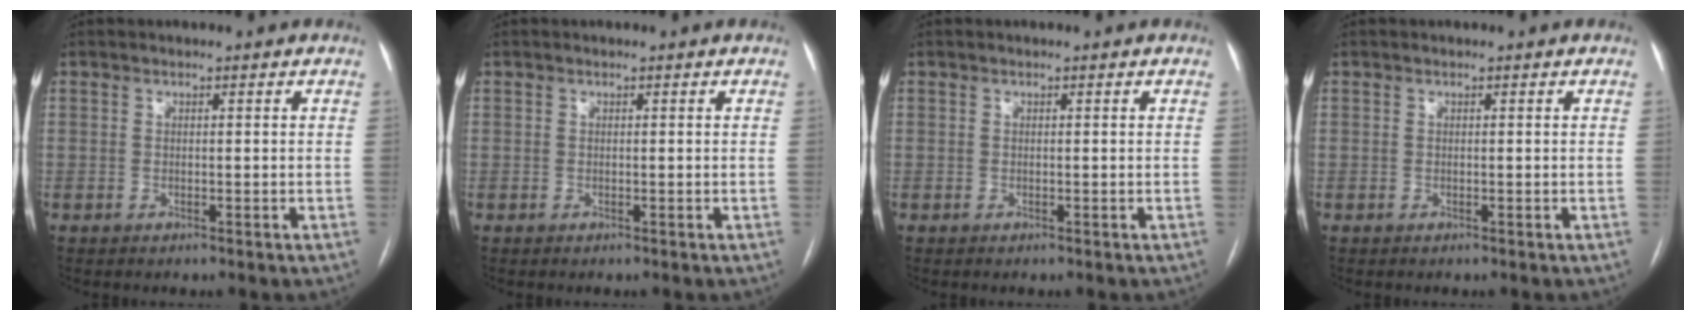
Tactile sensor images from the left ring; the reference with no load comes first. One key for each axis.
{"total": 0.0}
{"total": 0.0}
{"total": 0.0}